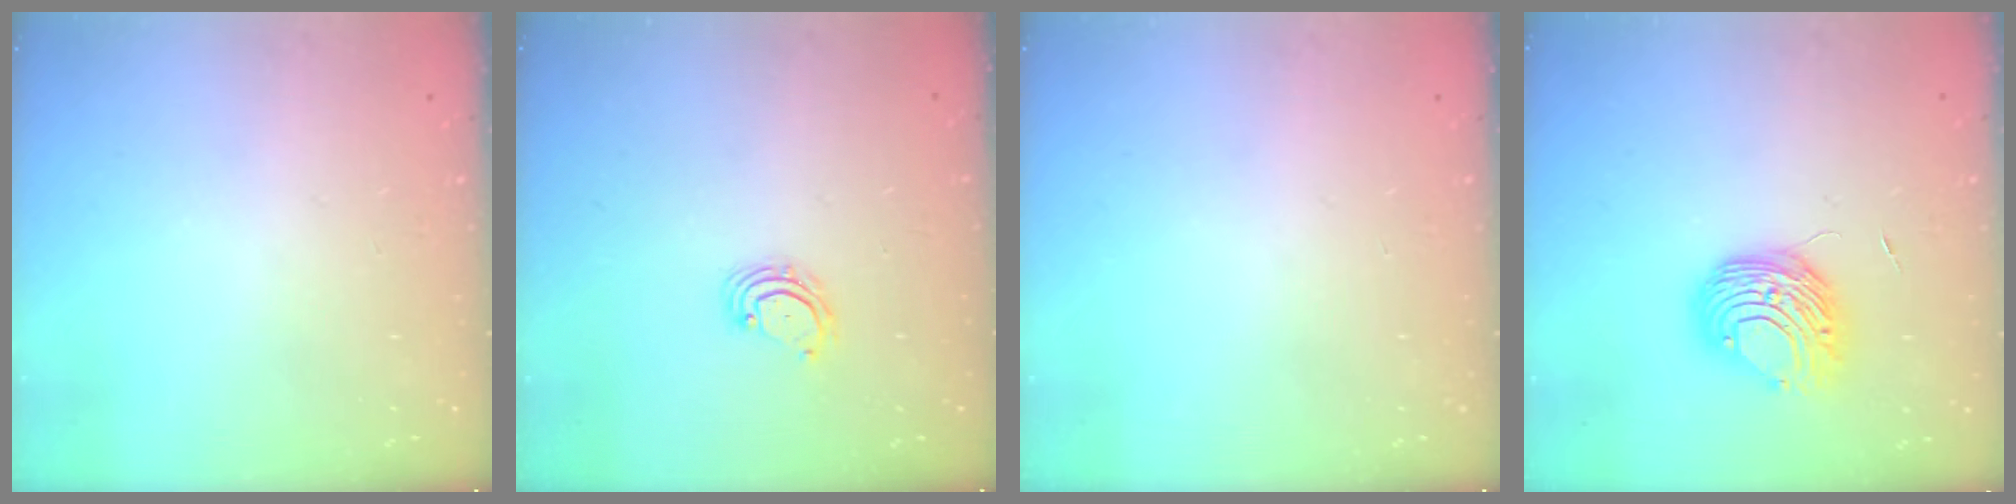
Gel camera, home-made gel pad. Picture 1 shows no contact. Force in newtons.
{"total": 4.2, "press": 4.2, "slide": 0.5}
{"total": 0.0}
{"total": 9.1, "press": 9.1, "slide": 0.4}